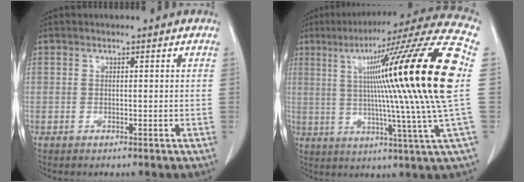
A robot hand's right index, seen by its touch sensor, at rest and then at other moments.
{"total": 26.6, "force": [4.4, -1.9, 26.2], "torque": [-0.346, 0.020, 0.052]}